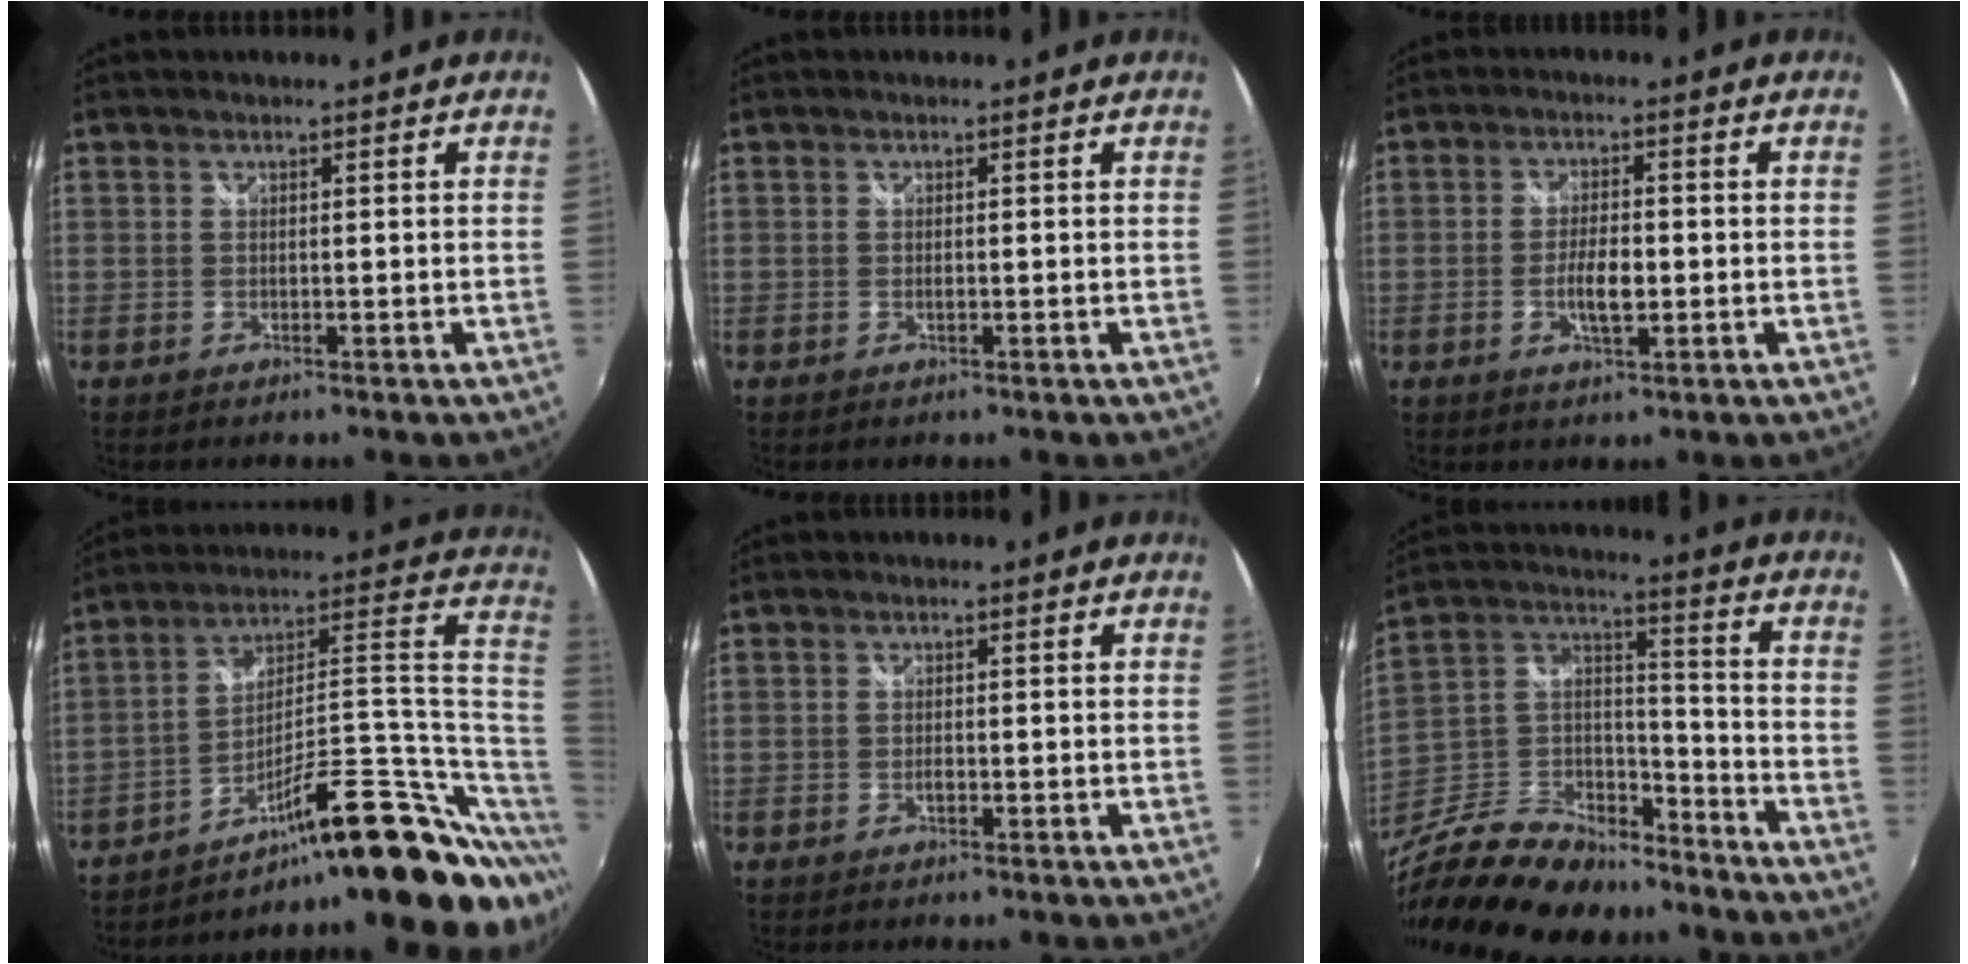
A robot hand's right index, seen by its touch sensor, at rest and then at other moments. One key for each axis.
{"total": 0.6, "fx": -0.1, "fy": 0.3, "fz": 0.5, "tx": -0.009, "ty": -0.001, "tz": -0.003}
{"total": 5.4, "fx": -1.2, "fy": 2.0, "fz": 4.8, "tx": -0.097, "ty": -0.001, "tz": -0.022}
{"total": 23.4, "fx": -9.2, "fy": 7.3, "fz": 20.2, "tx": -0.262, "ty": 0.030, "tz": -0.136}
{"total": 1.0, "fx": -0.4, "fy": 0.6, "fz": 0.7, "tx": -0.013, "ty": 0.000, "tz": -0.008}
{"total": 24.9, "fx": -18.9, "fy": 11.0, "fz": 11.9, "tx": -0.267, "ty": 0.019, "tz": -0.314}